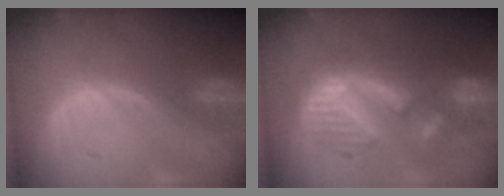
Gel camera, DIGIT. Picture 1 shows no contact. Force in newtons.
{"total": 9.7, "press": 9.7, "slide": 0.5}